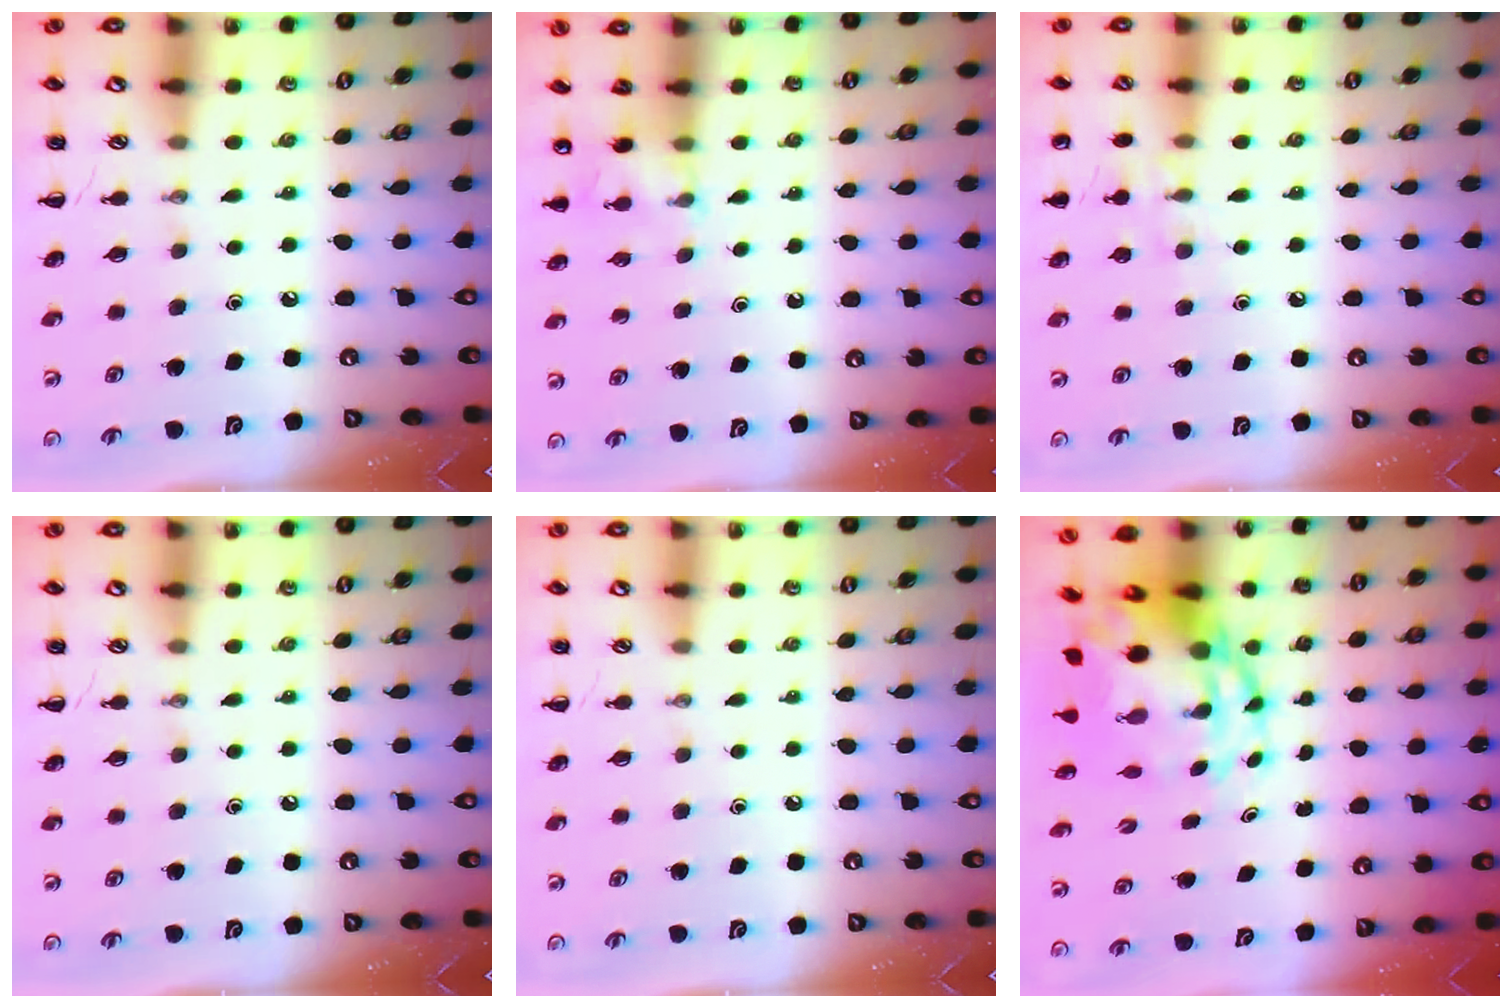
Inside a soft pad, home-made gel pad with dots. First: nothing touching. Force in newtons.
{"total": 4.7, "press": 4.5, "slide": 1.4}
{"total": 7.8, "press": 7.5, "slide": 2.1}
{"total": 0.0}
{"total": 0.0}
{"total": 10.1, "press": 9.7, "slide": 2.9}